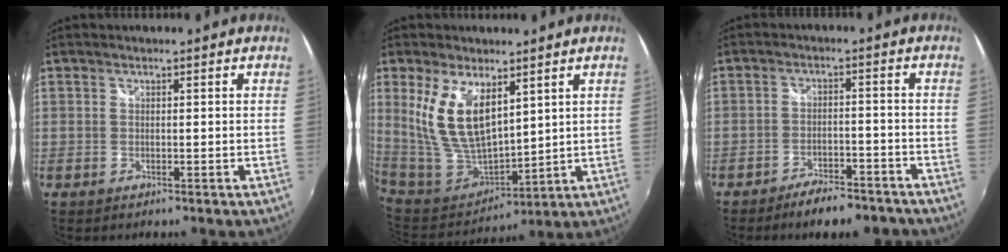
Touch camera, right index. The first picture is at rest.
{"total": 14.6, "force": [6.0, 7.1, 11.2], "torque": [-0.220, -0.006, 0.137]}
{"total": 9.2, "force": [-7.8, 2.9, 3.9], "torque": [-0.085, 0.006, -0.109]}